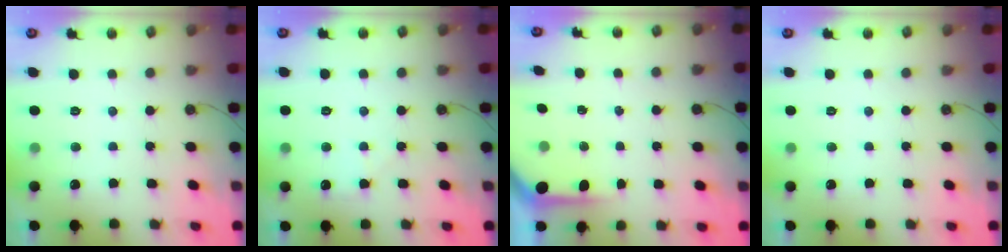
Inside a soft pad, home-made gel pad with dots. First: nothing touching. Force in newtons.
{"total": 4.7, "press": 4.7, "slide": 0.7}
{"total": 3.6, "press": 3.6, "slide": 0.4}
{"total": 0.0}